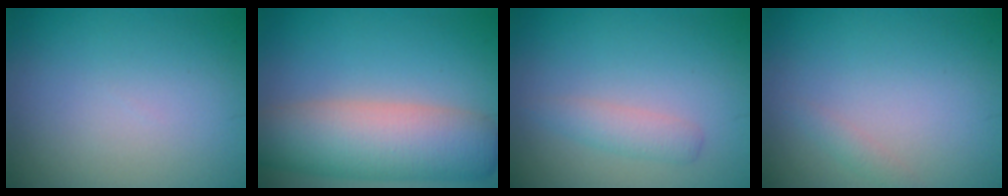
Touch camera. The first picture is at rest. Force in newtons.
{"total": 8.7, "press": 8.7, "slide": 0.9}
{"total": 1.8, "press": 1.8, "slide": 0.0}
{"total": 0.8, "press": 0.8, "slide": 0.1}